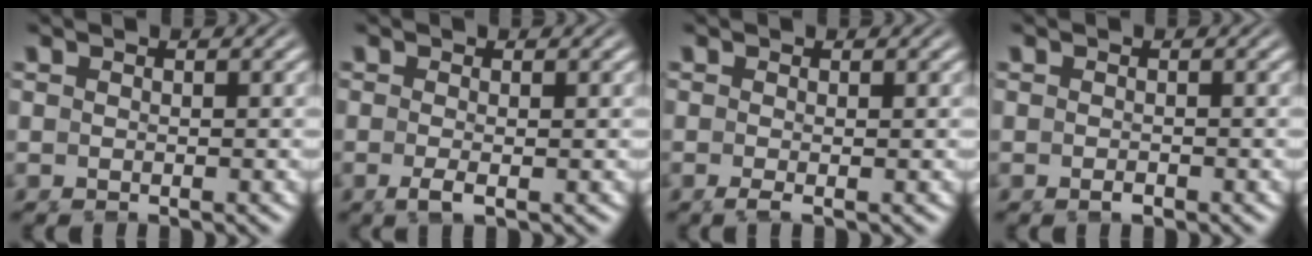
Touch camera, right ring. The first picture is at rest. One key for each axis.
{"total": 1.2, "fx": -0.8, "fy": 0.1, "fz": 0.9, "tx": -0.027, "ty": -0.007, "tz": -0.015}
{"total": 0.7, "fx": -0.5, "fy": -0.2, "fz": 0.5, "tx": -0.014, "ty": -0.005, "tz": -0.010}
{"total": 0.8, "fx": -0.7, "fy": 0.3, "fz": 0.2, "tx": -0.006, "ty": -0.003, "tz": -0.015}